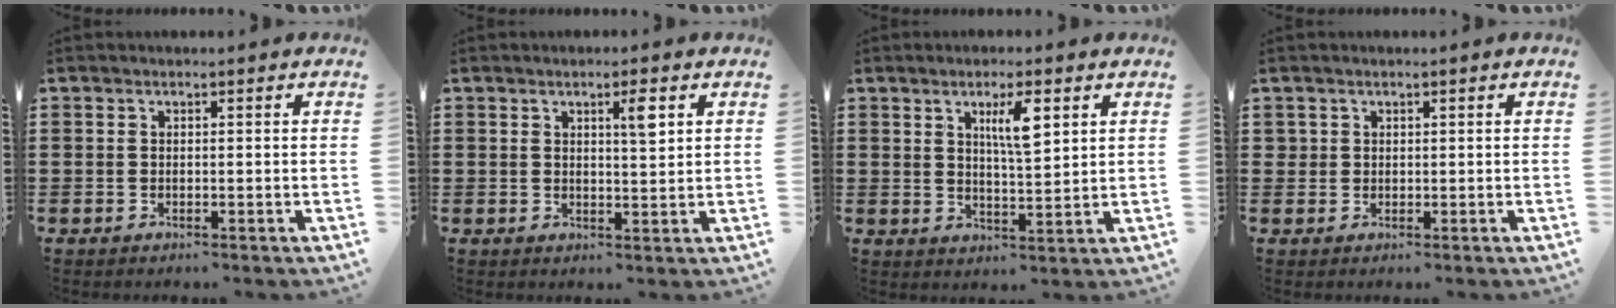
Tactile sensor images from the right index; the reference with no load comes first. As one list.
[{"total": 3.3, "force": [1.5, 0.4, 2.9], "torque": [-0.045, -0.004, 0.019]}, {"total": 5.3, "force": [2.3, 1.2, 4.6], "torque": [-0.082, 0.001, 0.033]}, {"total": 1.0, "force": [0.5, 0.8, 0.1], "torque": [-0.004, 0.001, 0.010]}]